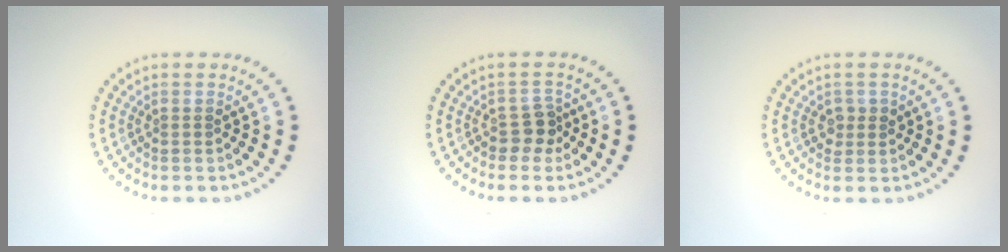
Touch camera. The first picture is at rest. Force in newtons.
{"total": 2.0, "press": 1.7, "slide": 1.2}
{"total": 1.3, "press": 1.2, "slide": 0.4}